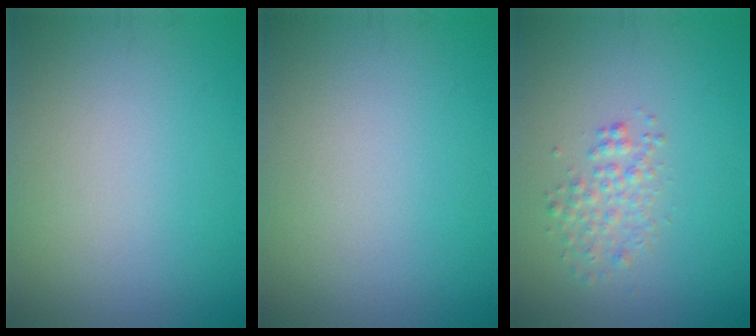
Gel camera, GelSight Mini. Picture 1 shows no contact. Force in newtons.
{"total": 0.0}
{"total": 2.0, "press": 2.0, "slide": 0.1}